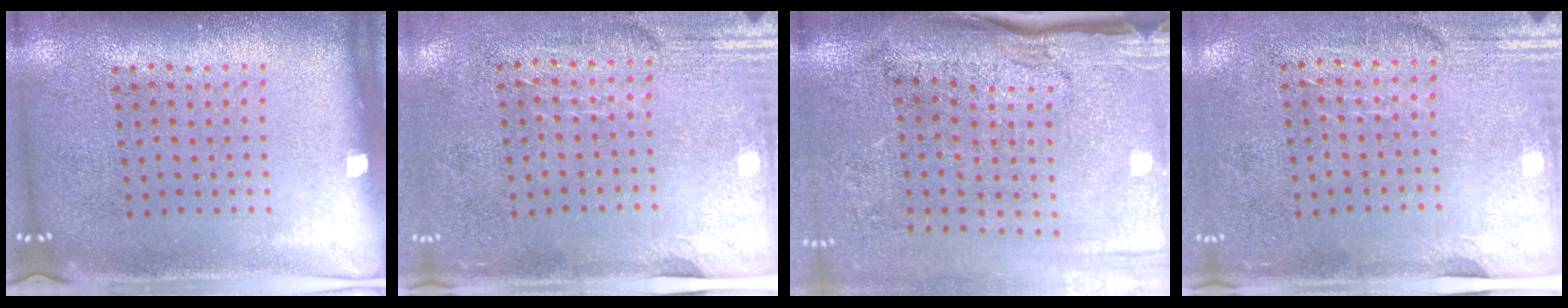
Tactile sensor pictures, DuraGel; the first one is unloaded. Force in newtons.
{"total": 3.0, "press": 2.5, "slide": 1.6}
{"total": 4.4, "press": 3.7, "slide": 2.3}
{"total": 3.0, "press": 2.5, "slide": 1.6}